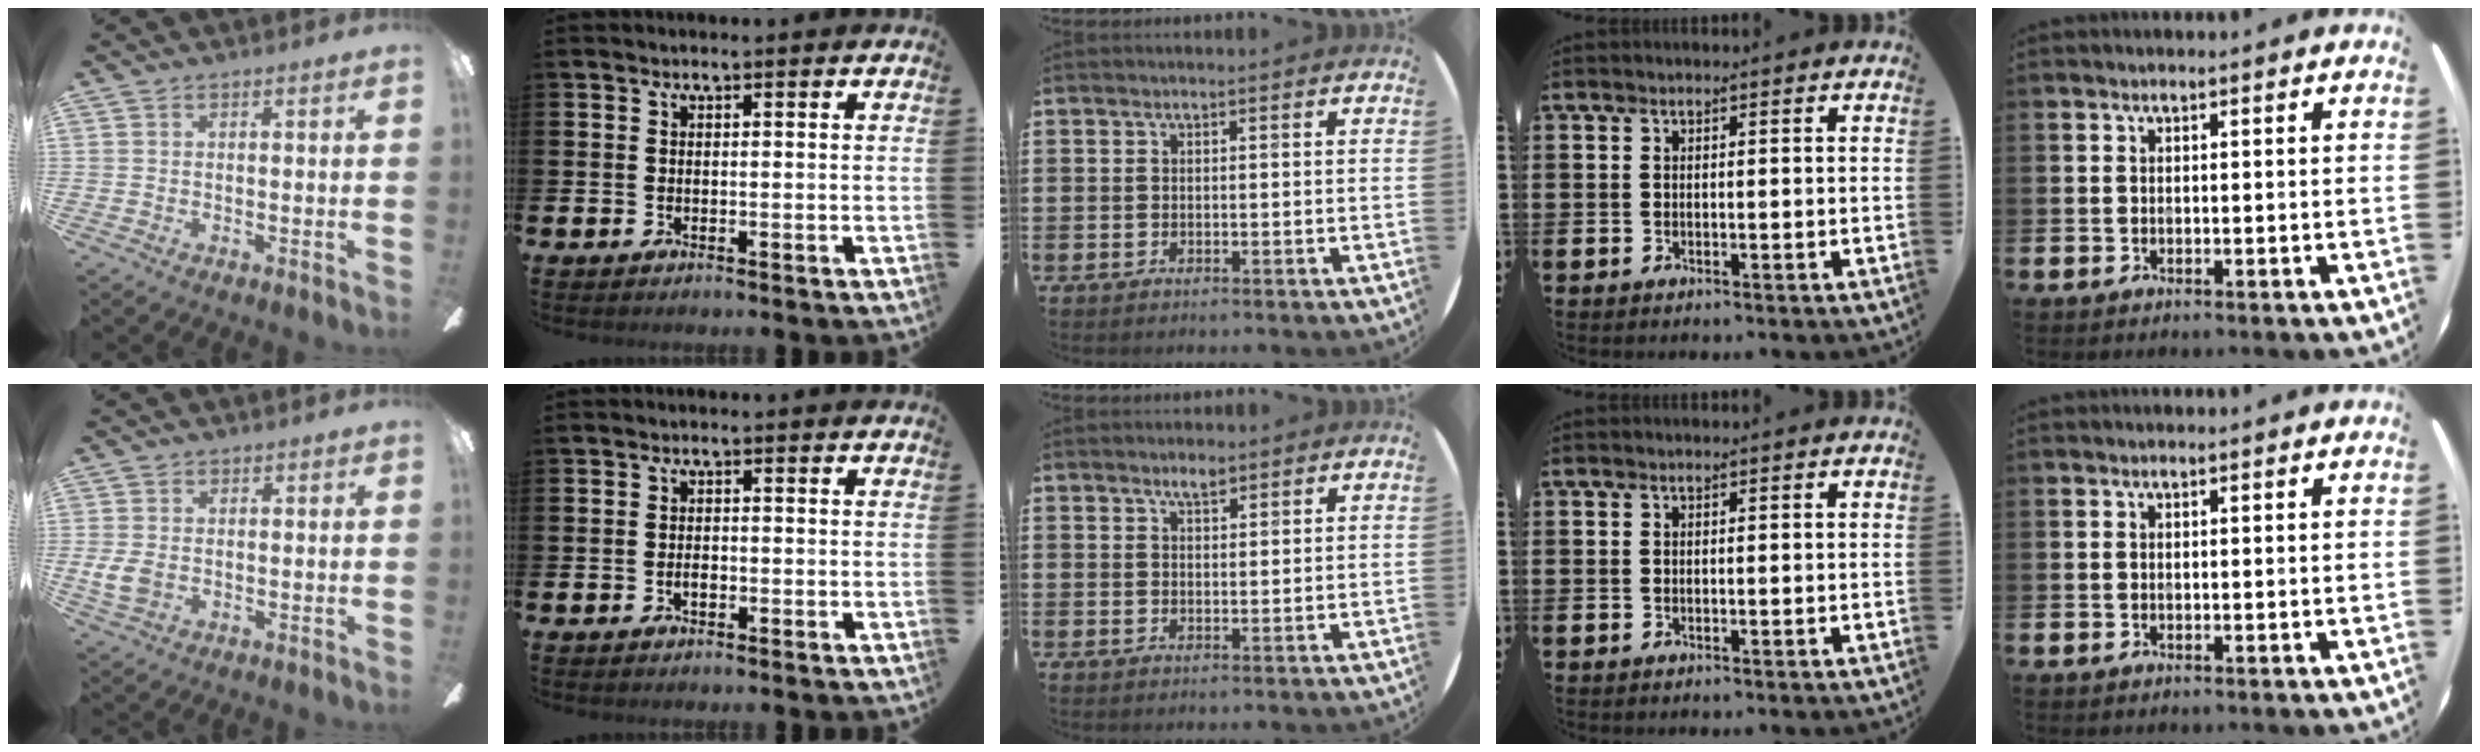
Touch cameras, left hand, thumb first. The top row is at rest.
{"thumb": {"total": 4.9, "force": [-0.5, 3.6, 3.3], "torque": [-0.082, 0.000, -0.011]}, "index": {"total": 1.3, "force": [-0.5, 0.7, 1.0], "torque": [-0.019, 0.001, -0.011]}, "middle": {"total": 2.1, "force": [1.9, 0.7, 0.8], "torque": [-0.017, 0.004, 0.034]}}